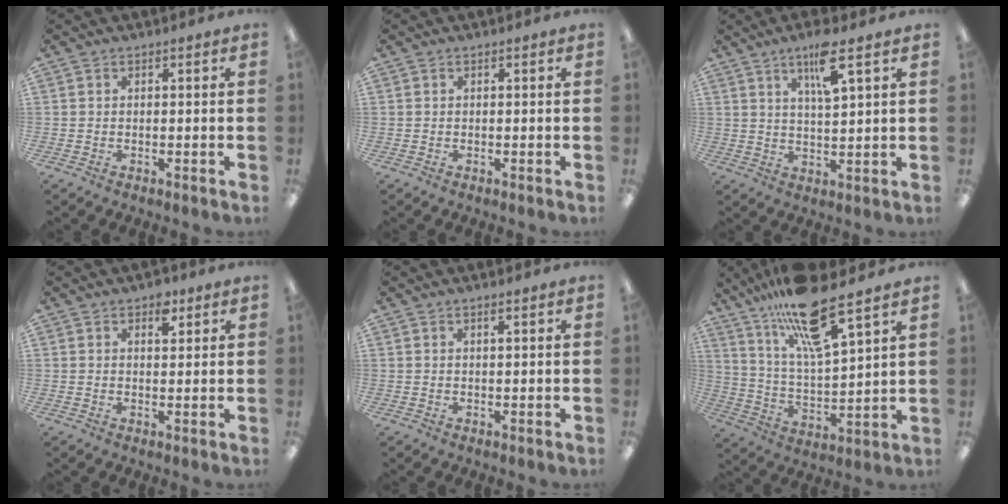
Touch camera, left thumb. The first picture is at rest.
{"total": 0.0}
{"total": 8.2, "force": [4.9, 1.7, 6.4], "torque": [-0.105, -0.015, 0.077]}
{"total": 3.9, "force": [2.4, 2.1, 2.3], "torque": [-0.009, -0.012, 0.034]}
{"total": 1.2, "force": [0.7, 0.1, 0.9], "torque": [-0.019, 0.001, 0.012]}
{"total": 17.6, "force": [13.2, 3.3, 11.1], "torque": [-0.208, -0.069, 0.219]}